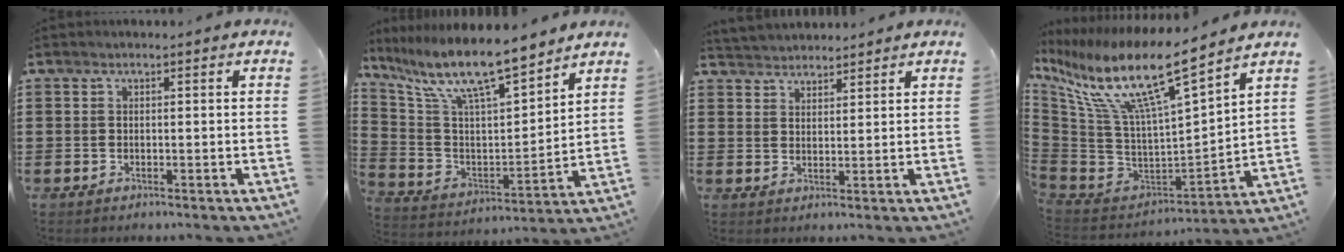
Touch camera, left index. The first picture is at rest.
{"total": 11.9, "force": [9.8, 2.1, 6.4], "torque": [-0.156, -0.060, 0.167]}
{"total": 2.8, "force": [2.6, 0.5, -0.6], "torque": [0.002, -0.002, 0.051]}
{"total": 14.0, "force": [9.1, 2.0, 10.4], "torque": [-0.238, -0.066, 0.146]}